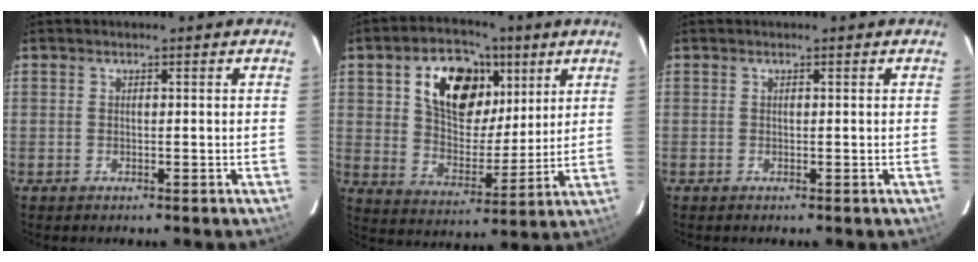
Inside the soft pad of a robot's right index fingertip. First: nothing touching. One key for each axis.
{"total": 16.5, "fx": 7.2, "fy": 10.3, "fz": 10.7, "tx": -0.185, "ty": 0.022, "tz": 0.127}
{"total": 0.0}